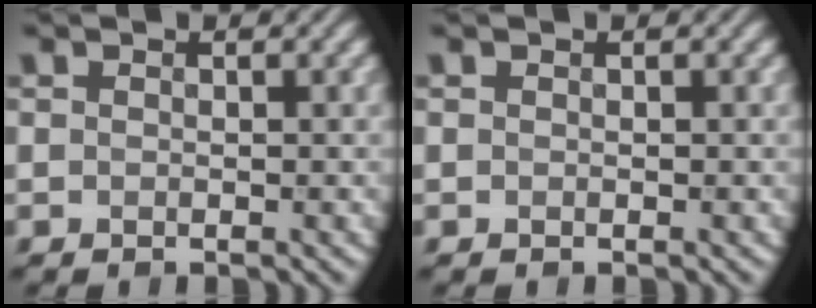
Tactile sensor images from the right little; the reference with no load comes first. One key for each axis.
{"total": 0.0}